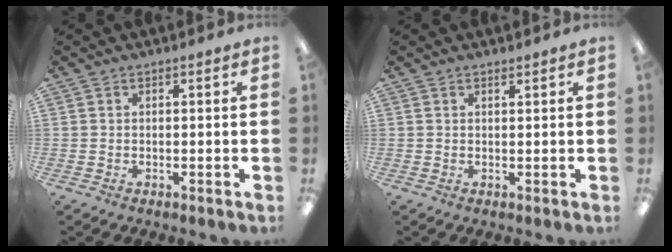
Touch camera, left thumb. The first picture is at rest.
{"total": 0.9, "force": [0.9, 0.3, 0.1], "torque": [0.006, -0.004, 0.015]}